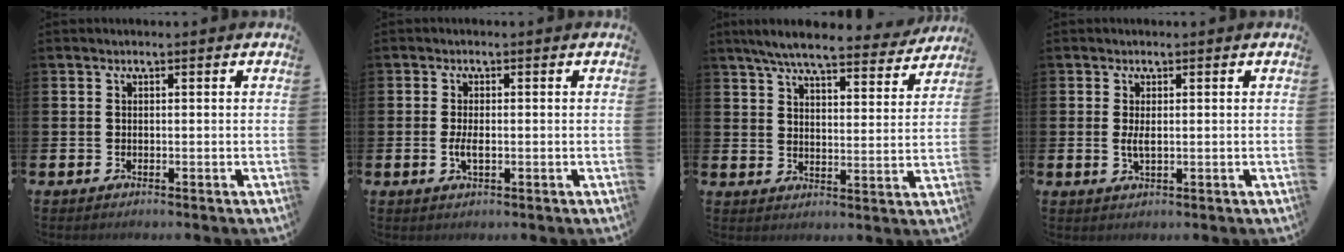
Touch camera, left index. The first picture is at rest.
{"total": 2.3, "force": [-0.2, 1.0, 2.1], "torque": [-0.036, -0.001, -0.006]}
{"total": 7.1, "force": [6.5, 1.1, 2.8], "torque": [-0.068, -0.035, 0.110]}
{"total": 2.0, "force": [0.2, 0.7, 1.8], "torque": [-0.023, -0.004, -0.001]}